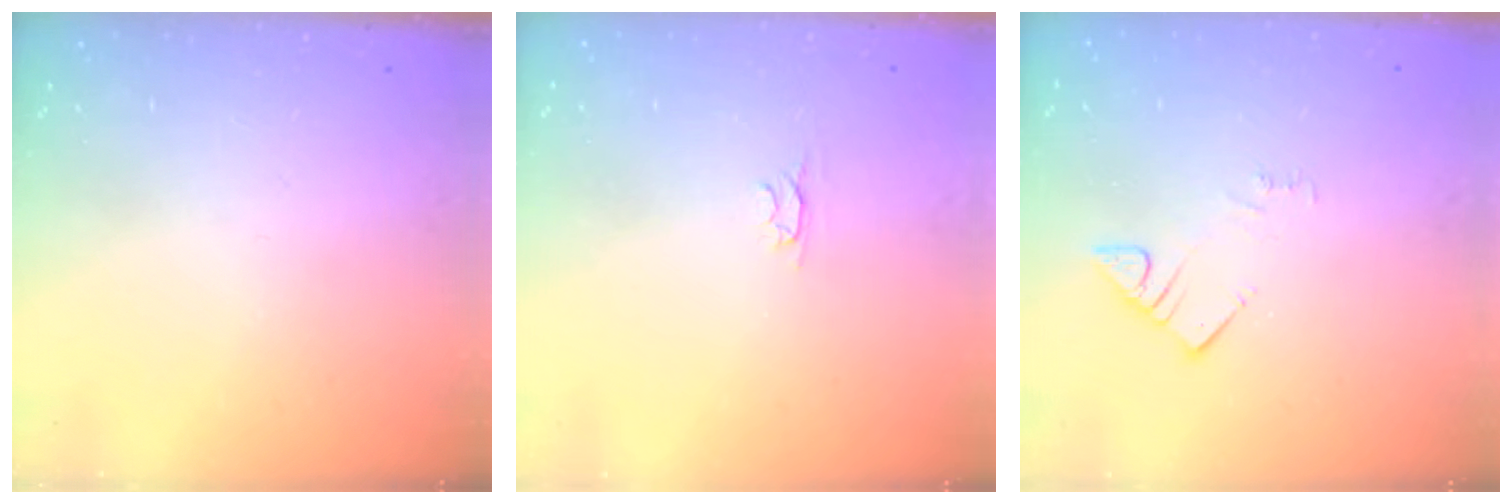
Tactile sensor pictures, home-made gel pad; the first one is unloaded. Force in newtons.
{"total": 2.4, "press": 2.3, "slide": 0.5}
{"total": 2.8, "press": 2.8, "slide": 0.2}